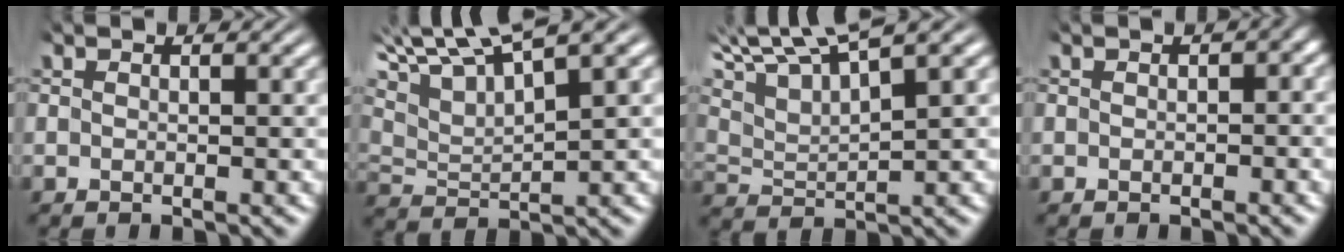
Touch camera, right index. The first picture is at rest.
{"total": 7.8, "force": [4.2, 4.2, 5.0], "torque": [-0.106, 0.005, 0.069]}
{"total": 7.5, "force": [4.7, 3.7, 4.6], "torque": [-0.098, 0.010, 0.073]}
{"total": 0.8, "force": [-0.3, 0.4, 0.6], "torque": [-0.005, 0.000, -0.004]}